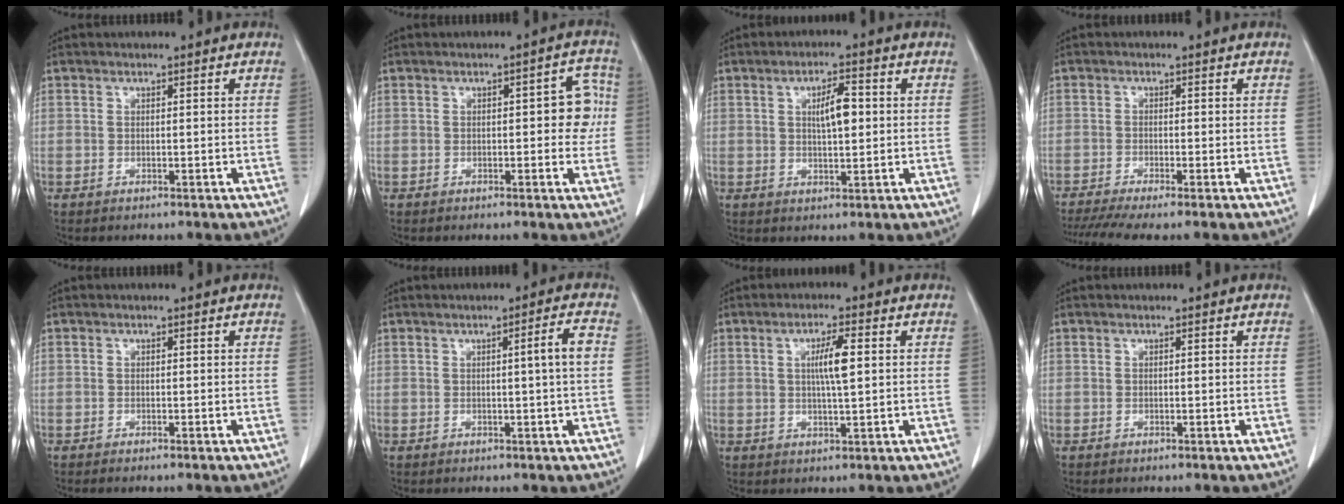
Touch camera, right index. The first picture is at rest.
{"total": 5.2, "force": [0.2, 2.3, 4.7], "torque": [-0.043, 0.022, -0.001]}
{"total": 4.9, "force": [0.8, 1.3, 4.7], "torque": [-0.080, 0.005, 0.015]}
{"total": 6.5, "force": [-5.2, -0.1, 3.9], "torque": [-0.064, -0.012, -0.086]}
{"total": 0.9, "force": [-0.7, 0.0, 0.5], "torque": [-0.009, -0.001, -0.009]}
{"total": 3.4, "force": [0.2, -0.7, 3.3], "torque": [-0.048, 0.000, 0.004]}
{"total": 4.8, "force": [0.9, 0.3, 4.8], "torque": [-0.085, -0.001, 0.016]}
{"total": 0.0}